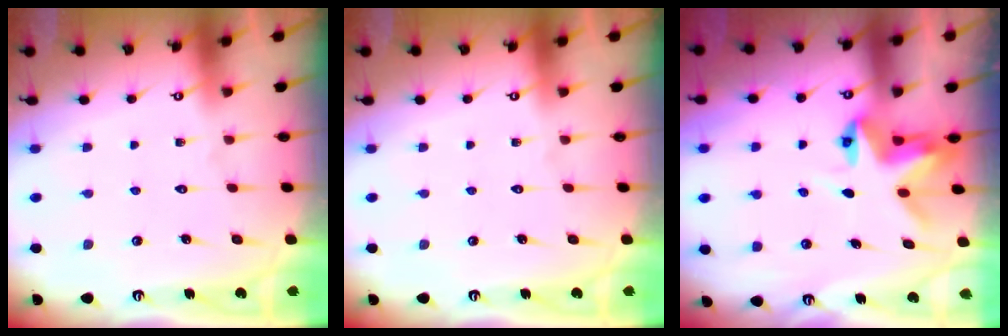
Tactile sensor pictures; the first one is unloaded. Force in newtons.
{"total": 0.0}
{"total": 4.8, "press": 4.8, "slide": 0.5}